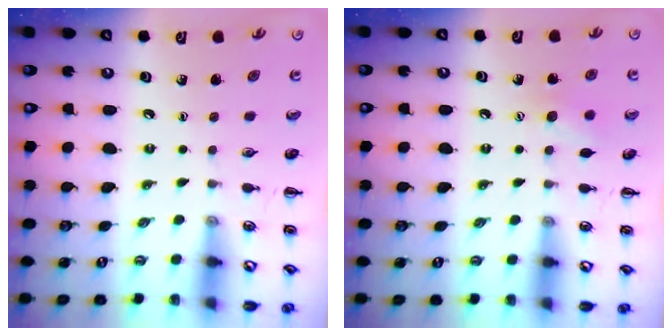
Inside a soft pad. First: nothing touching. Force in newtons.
{"total": 8.8, "press": 8.7, "slide": 1.4}